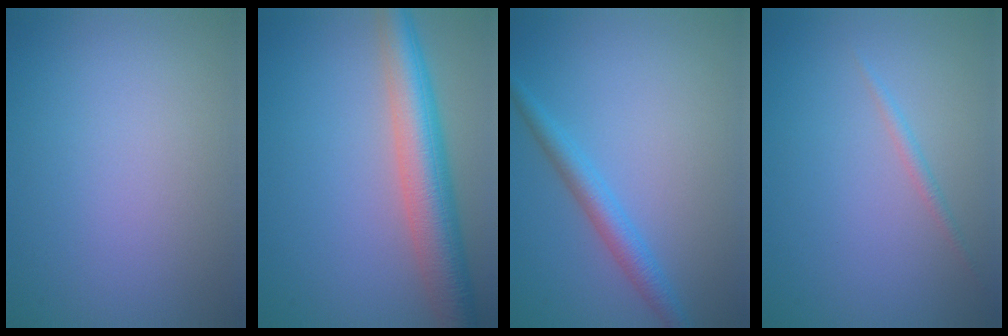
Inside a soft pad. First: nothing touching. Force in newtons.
{"total": 7.1, "press": 7.1, "slide": 0.1}
{"total": 2.7, "press": 2.7, "slide": 0.1}
{"total": 0.9, "press": 0.9, "slide": 0.0}